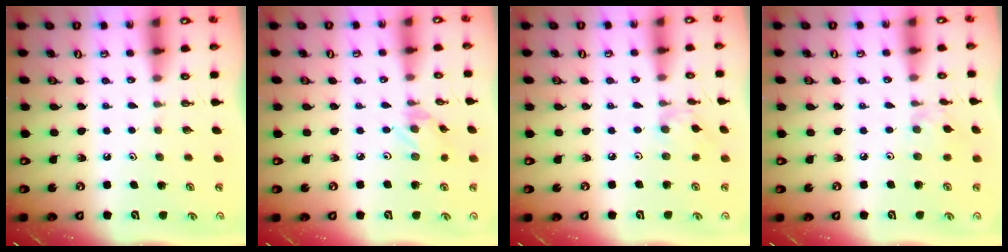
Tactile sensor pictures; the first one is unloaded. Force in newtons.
{"total": 1.3, "press": 1.3, "slide": 0.1}
{"total": 2.7, "press": 2.6, "slide": 0.3}
{"total": 1.9, "press": 1.8, "slide": 0.5}